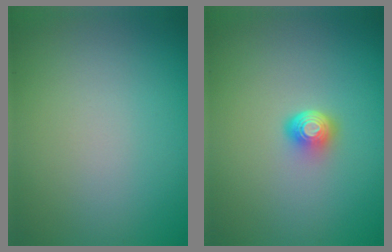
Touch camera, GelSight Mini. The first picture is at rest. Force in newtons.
{"total": 2.1, "press": 1.4, "slide": 1.6}